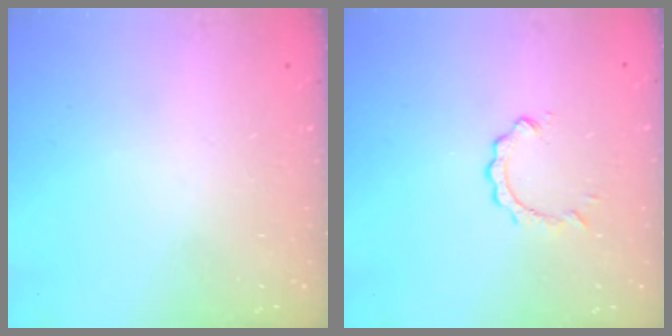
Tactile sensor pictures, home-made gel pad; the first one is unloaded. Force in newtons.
{"total": 3.2, "press": 3.2, "slide": 0.3}